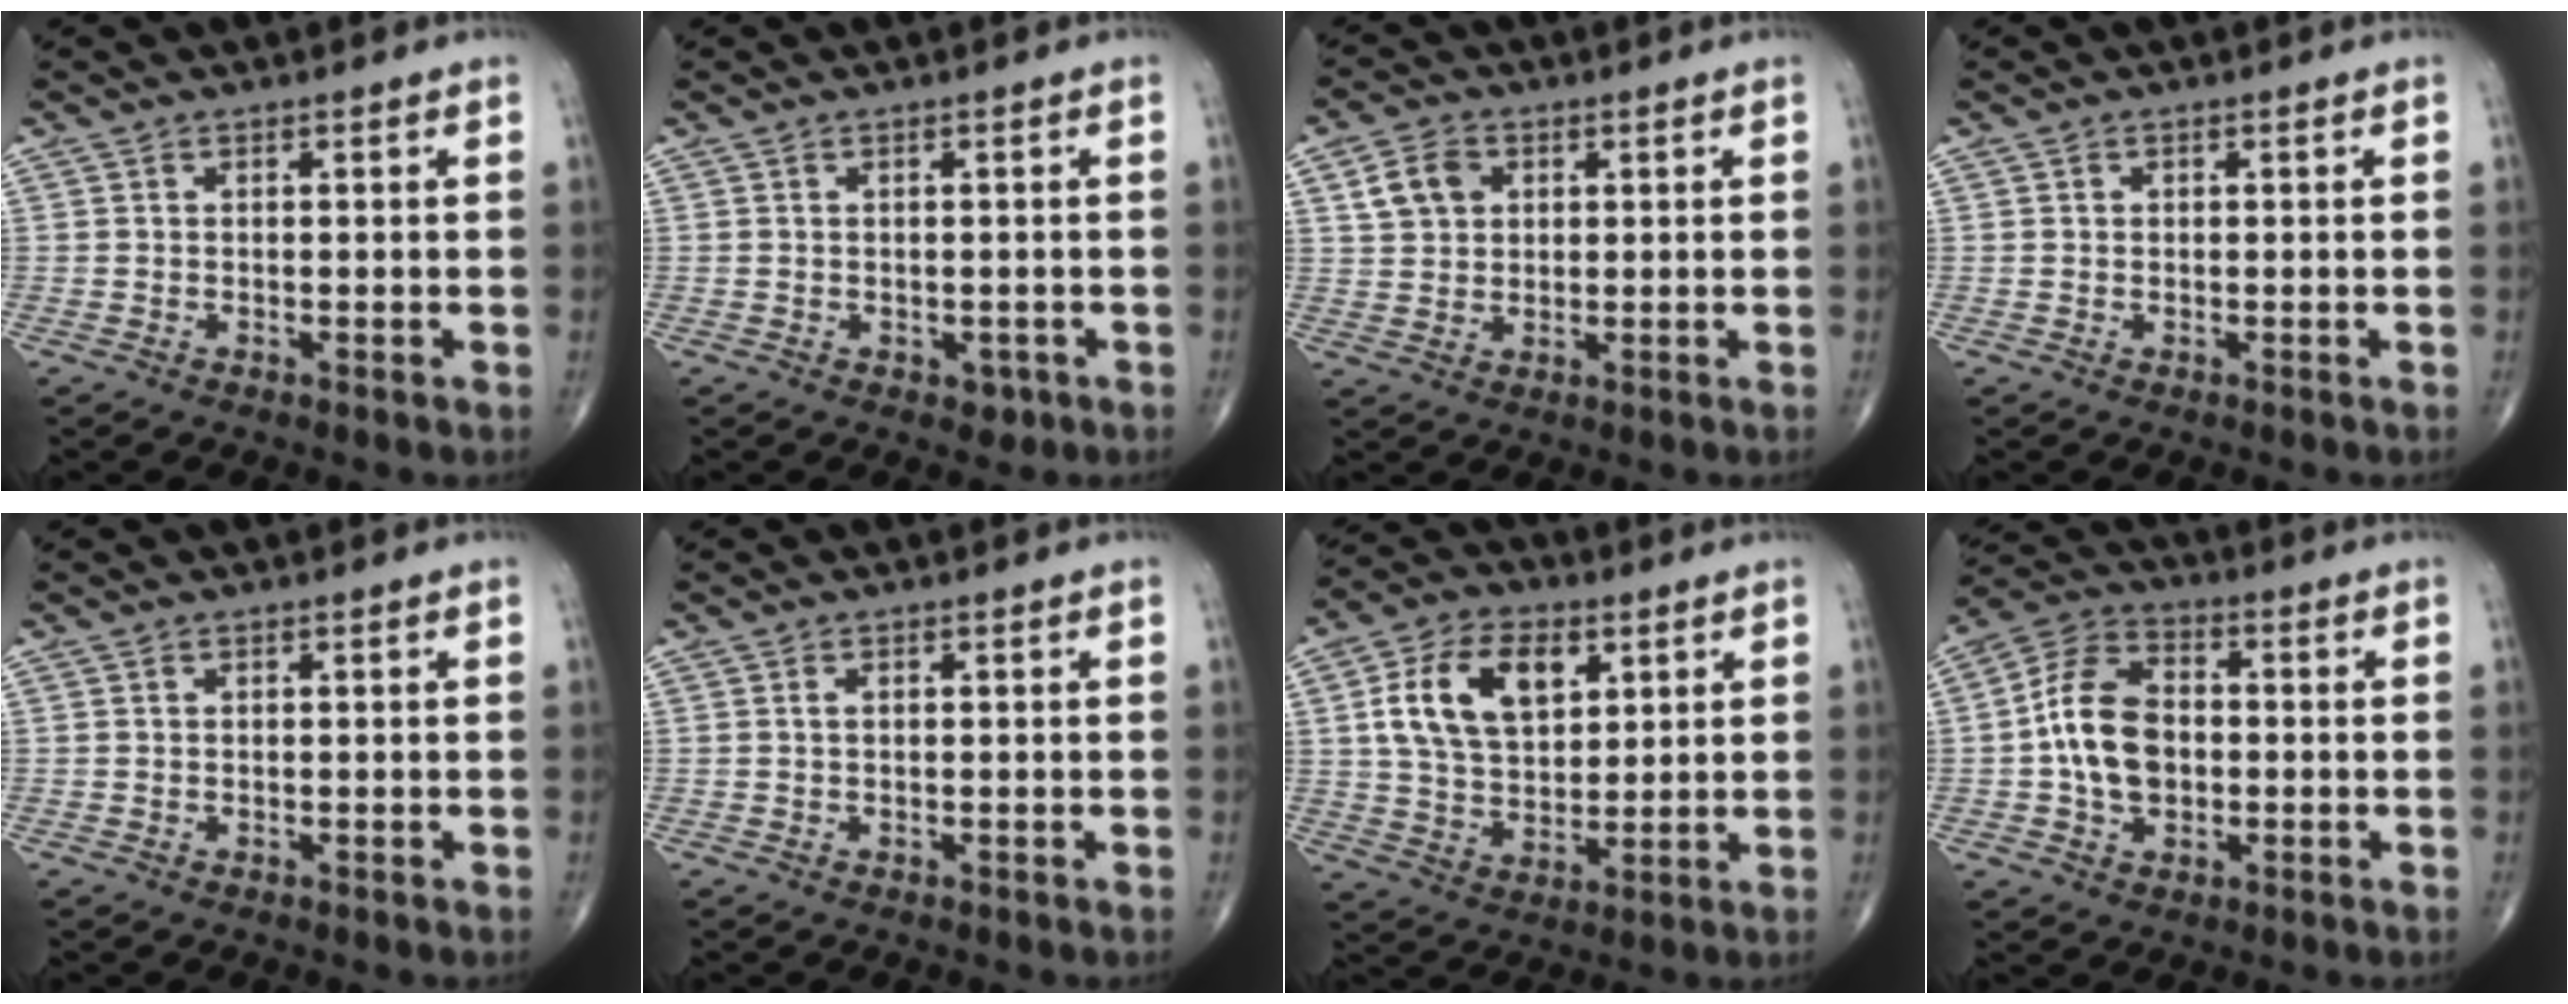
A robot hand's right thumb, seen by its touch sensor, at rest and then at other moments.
{"total": 1.7, "force": [-0.5, 1.3, 0.9], "torque": [0.002, 0.002, 0.000]}
{"total": 6.3, "force": [2.2, 4.9, 3.3], "torque": [-0.043, -0.001, 0.041]}
{"total": 0.5, "force": [0.1, 0.5, 0.1], "torque": [0.003, 0.001, 0.002]}
{"total": 0.0}
{"total": 0.9, "force": [0.2, 0.5, 0.7], "torque": [-0.014, 0.004, 0.006]}
{"total": 14.8, "force": [4.8, 9.4, 10.4], "torque": [-0.166, -0.006, 0.090]}
{"total": 12.5, "force": [-0.6, 8.5, 9.2], "torque": [-0.150, 0.026, -0.017]}